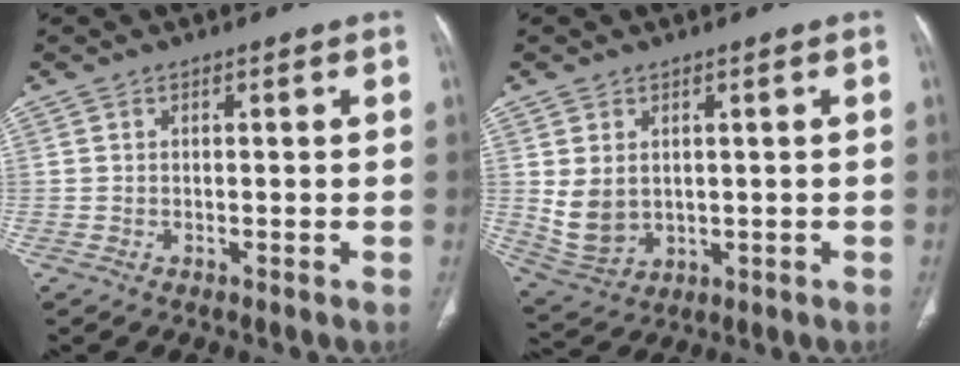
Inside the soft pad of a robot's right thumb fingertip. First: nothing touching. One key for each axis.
{"total": 7.1, "fx": 1.0, "fy": 5.3, "fz": 4.7, "tx": -0.081, "ty": -0.010, "tz": 0.043}